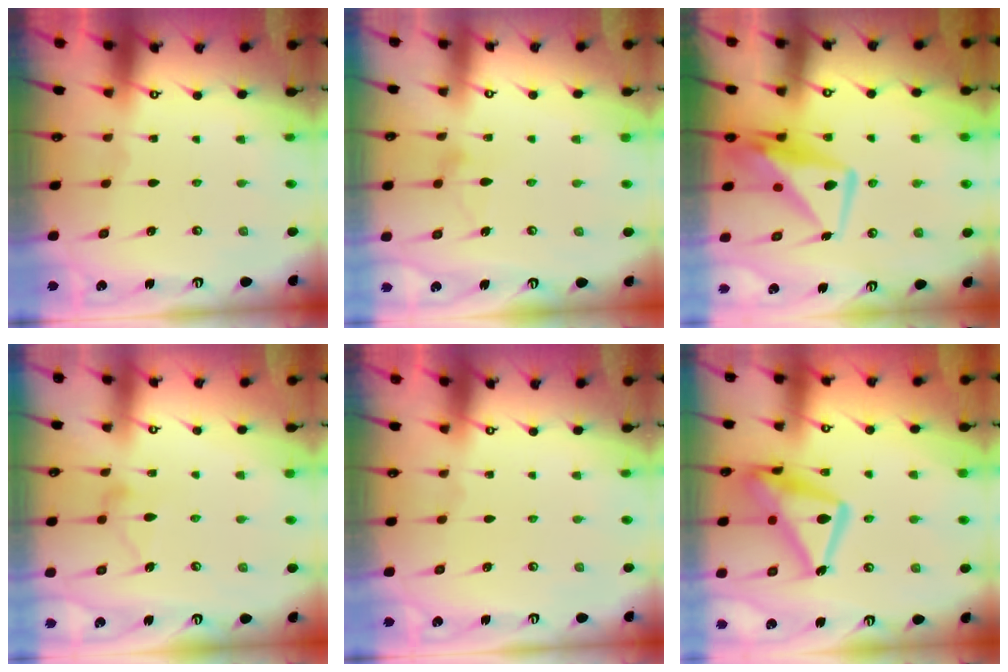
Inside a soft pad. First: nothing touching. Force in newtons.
{"total": 9.7, "press": 9.7, "slide": 0.4}
{"total": 11.8, "press": 11.7, "slide": 0.8}
{"total": 10.4, "press": 10.4, "slide": 0.4}
{"total": 0.0}
{"total": 19.6, "press": 19.5, "slide": 1.5}